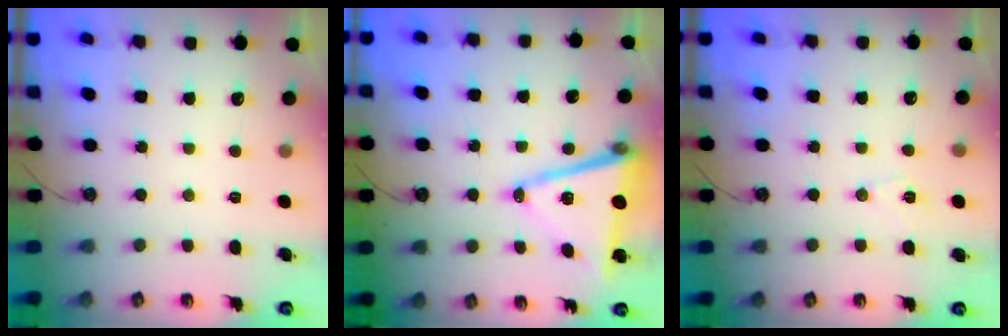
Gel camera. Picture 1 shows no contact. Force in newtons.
{"total": 14.3, "press": 13.8, "slide": 3.9}
{"total": 6.1, "press": 4.9, "slide": 3.6}